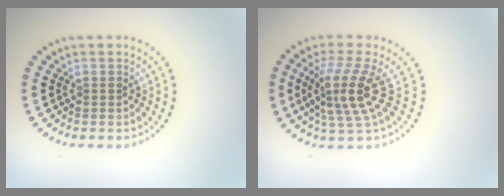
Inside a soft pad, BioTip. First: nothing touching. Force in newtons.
{"total": 4.4, "press": 3.3, "slide": 3.0}